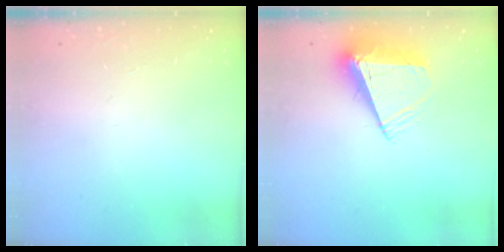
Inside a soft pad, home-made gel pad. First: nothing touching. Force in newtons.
{"total": 10.1, "press": 10.1, "slide": 0.5}